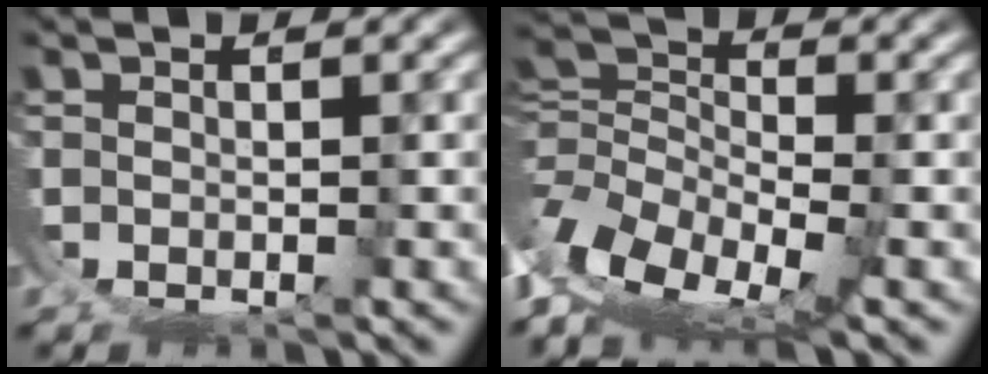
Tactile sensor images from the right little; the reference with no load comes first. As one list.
[{"total": 11.0, "force": [-3.0, 8.0, 6.9], "torque": [-0.171, -0.060, -0.047]}]